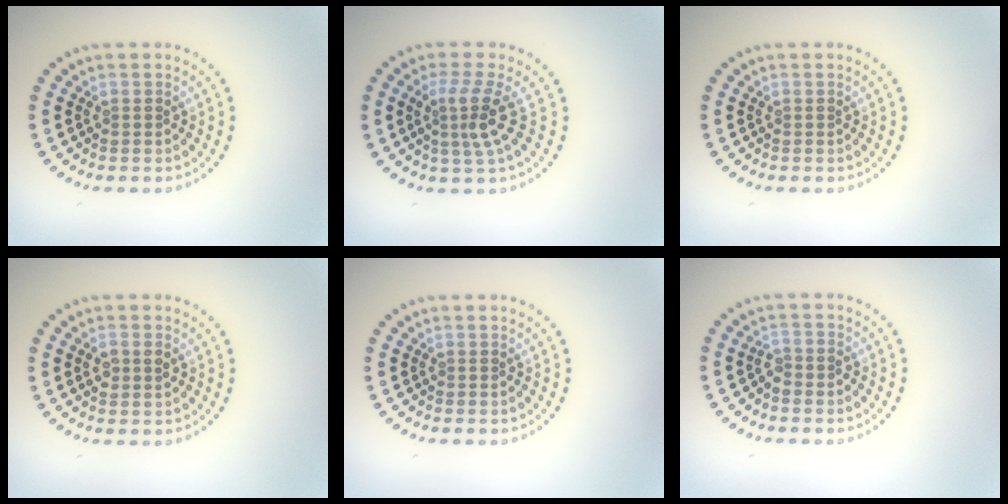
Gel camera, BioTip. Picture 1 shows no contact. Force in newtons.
{"total": 3.3, "press": 2.3, "slide": 2.3}
{"total": 0.0}
{"total": 1.6, "press": 1.5, "slide": 0.3}
{"total": 0.0}
{"total": 1.3, "press": 1.1, "slide": 0.7}